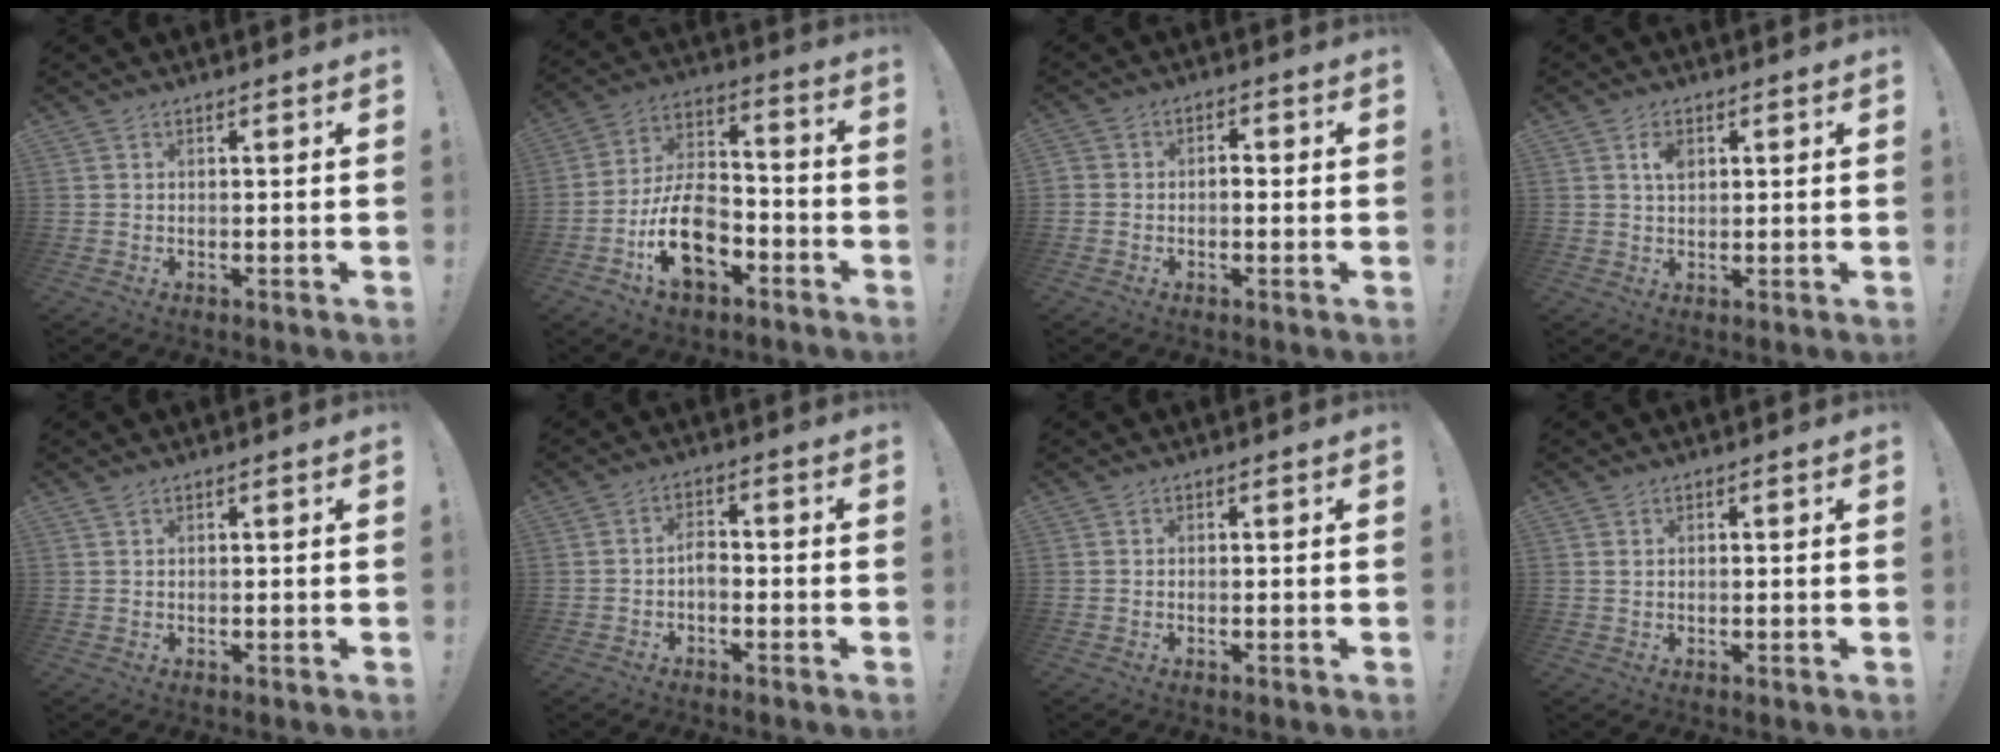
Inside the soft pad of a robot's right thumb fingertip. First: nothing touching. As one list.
[{"total": 16.9, "force": [-7.8, 10.5, 10.8], "torque": [-0.183, 0.051, -0.127]}, {"total": 2.8, "force": [-1.4, 2.0, 1.4], "torque": [-0.021, 0.003, -0.028]}, {"total": 3.3, "force": [1.2, 2.0, 2.3], "torque": [-0.025, -0.006, 0.015]}, {"total": 0.8, "force": [0.6, 0.1, 0.5], "torque": [-0.009, 0.000, 0.011]}, {"total": 3.5, "force": [-1.5, 1.8, 2.6], "torque": [-0.058, 0.007, -0.028]}, {"total": 0.0}, {"total": 0.7, "force": [0.3, 0.4, 0.4], "torque": [-0.007, 0.000, 0.006]}]